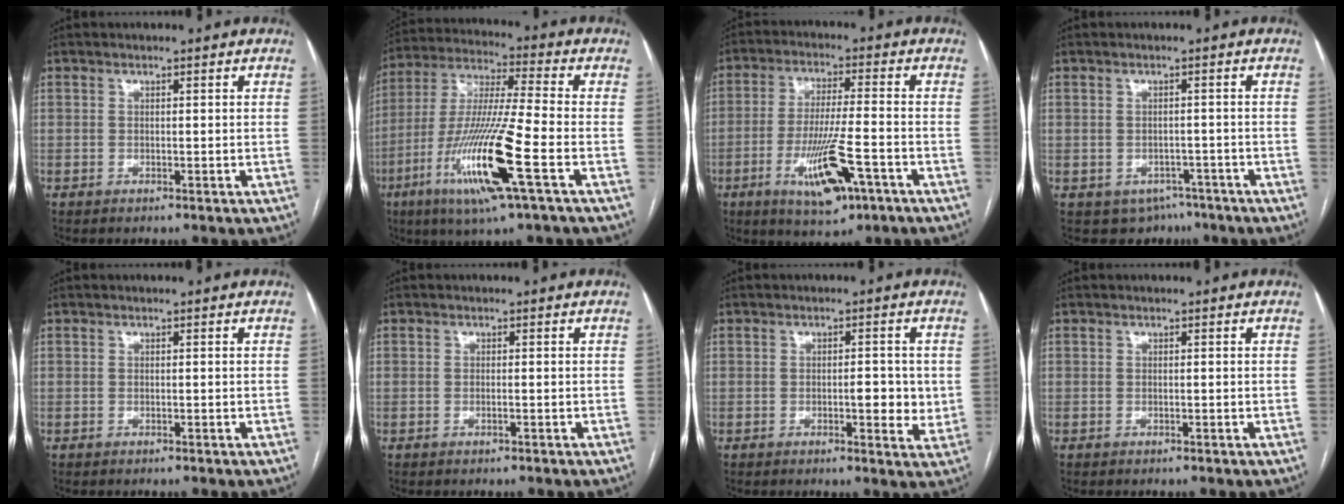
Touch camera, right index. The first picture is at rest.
{"total": 17.5, "force": [-6.6, 0.1, 16.2], "torque": [-0.336, -0.024, -0.127]}
{"total": 11.4, "force": [-5.0, 2.0, 10.0], "torque": [-0.187, -0.015, -0.081]}
{"total": 5.0, "force": [-3.4, 3.6, 1.0], "torque": [0.000, 0.007, -0.041]}
{"total": 0.0}
{"total": 0.5, "force": [-0.2, 0.0, 0.5], "torque": [-0.010, -0.001, -0.002]}
{"total": 4.6, "force": [-0.1, 1.5, 4.4], "torque": [-0.058, -0.003, -0.003]}
{"total": 0.0}